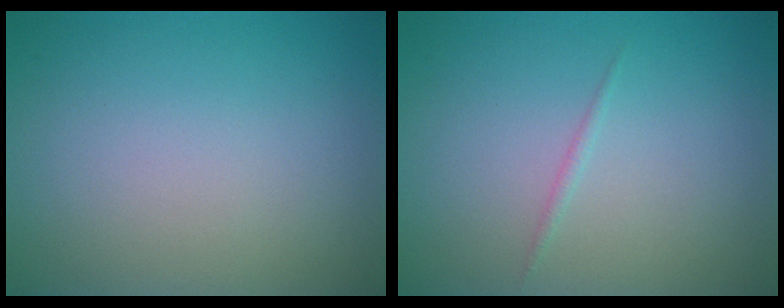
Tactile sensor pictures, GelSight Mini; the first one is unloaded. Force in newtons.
{"total": 0.5, "press": 0.5, "slide": 0.0}